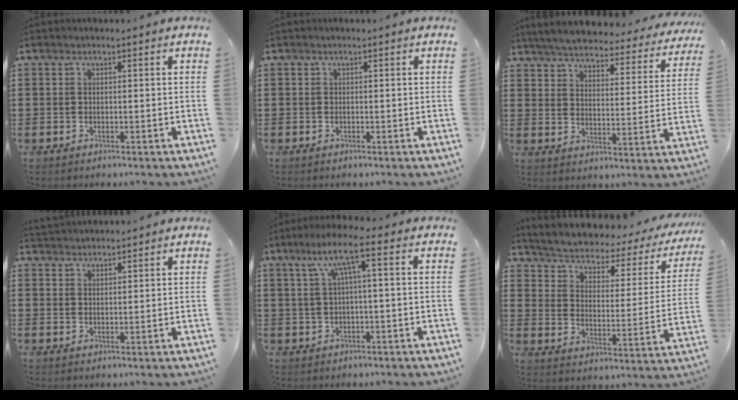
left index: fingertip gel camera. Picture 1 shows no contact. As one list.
[{"total": 0.0}, {"total": 4.7, "force": [4.7, 0.0, 0.9], "torque": [-0.045, -0.039, 0.075]}, {"total": 2.0, "force": [1.9, 0.0, -0.3], "torque": [-0.001, -0.003, 0.039]}, {"total": 7.0, "force": [1.6, 0.6, 6.8], "torque": [-0.135, 0.007, 0.021]}, {"total": 2.8, "force": [1.4, 1.3, 2.0], "torque": [-0.050, -0.021, 0.013]}]